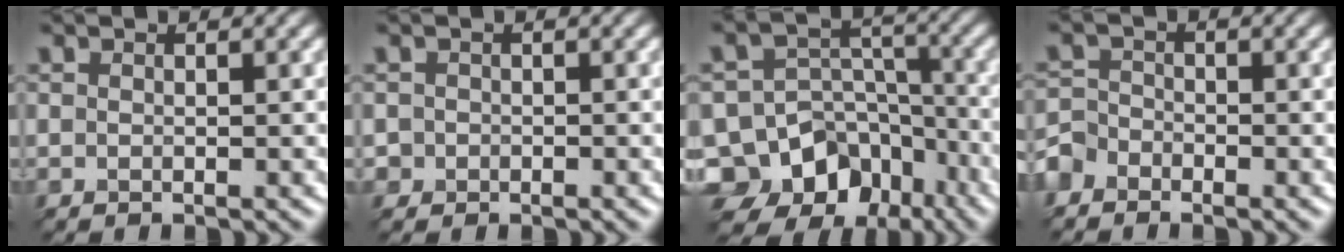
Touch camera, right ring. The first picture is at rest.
{"total": 1.5, "force": [-0.9, -0.3, -1.2], "torque": [0.009, 0.005, 0.001]}
{"total": 14.6, "force": [-10.0, 10.3, 2.8], "torque": [-0.074, -0.018, -0.139]}
{"total": 2.8, "force": [-2.7, 0.6, -0.2], "torque": [-0.025, -0.001, -0.040]}